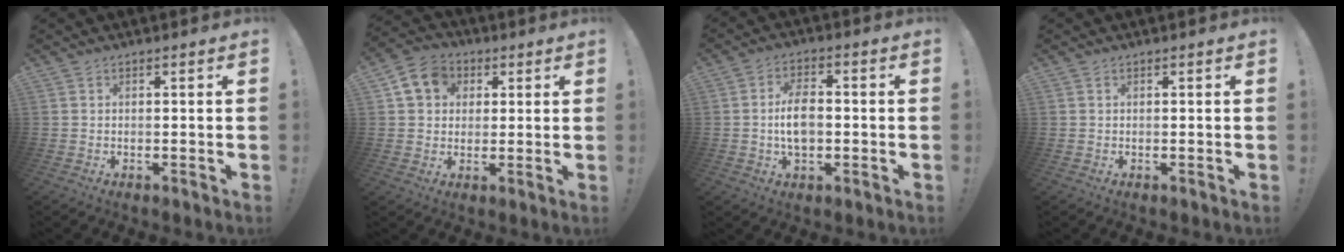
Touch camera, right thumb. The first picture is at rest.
{"total": 10.0, "force": [3.3, 8.5, 4.2], "torque": [-0.057, -0.001, 0.067]}
{"total": 8.4, "force": [-0.9, 5.1, 6.7], "torque": [-0.119, 0.006, -0.018]}
{"total": 0.0}